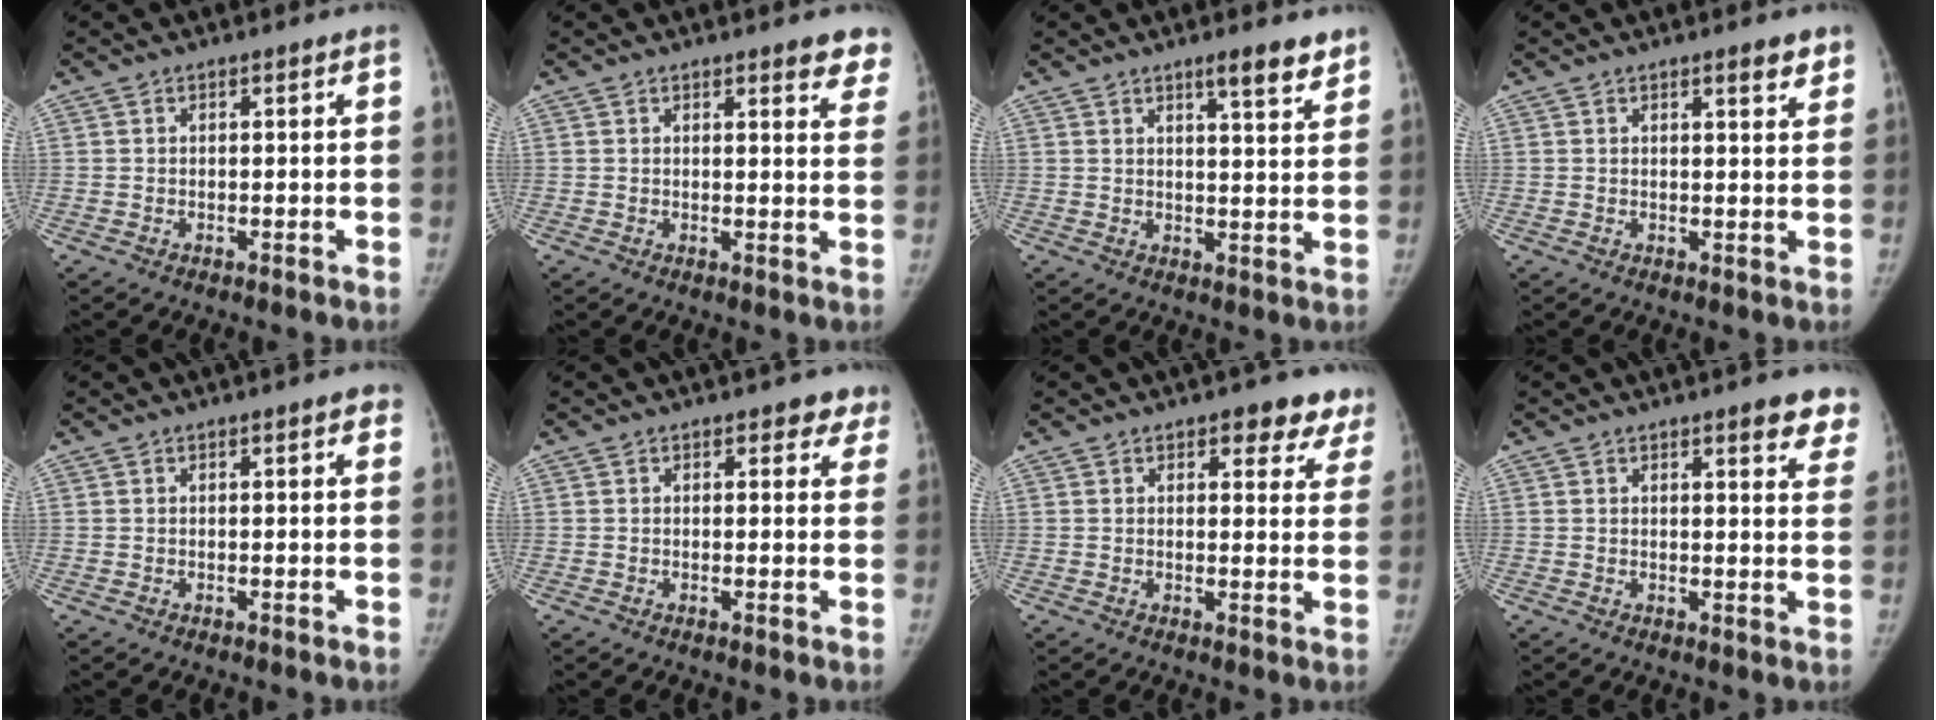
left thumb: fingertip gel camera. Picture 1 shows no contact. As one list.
[{"total": 6.2, "force": [5.0, 1.8, 3.2], "torque": [-0.007, -0.024, 0.043]}, {"total": 6.2, "force": [4.5, 1.0, 4.1], "torque": [-0.047, -0.031, 0.062]}, {"total": 3.3, "force": [2.3, 0.8, 2.2], "torque": [-0.018, -0.013, 0.028]}, {"total": 1.6, "force": [0.8, 0.5, 1.3], "torque": [-0.011, 0.001, 0.006]}, {"total": 3.6, "force": [2.5, 2.1, 1.4], "torque": [0.025, -0.008, 0.018]}, {"total": 7.7, "force": [5.3, 3.7, 4.2], "torque": [-0.005, -0.022, 0.054]}, {"total": 7.1, "force": [5.2, 2.0, 4.4], "torque": [-0.025, -0.023, 0.052]}]